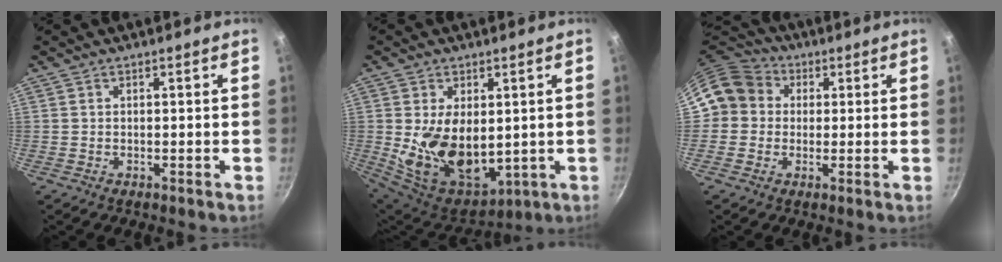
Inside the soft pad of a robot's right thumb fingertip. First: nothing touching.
{"total": 16.1, "force": [0.8, 10.1, 12.6], "torque": [-0.200, -0.034, 0.039]}
{"total": 9.2, "force": [1.4, 8.4, 3.4], "torque": [-0.023, 0.022, 0.005]}